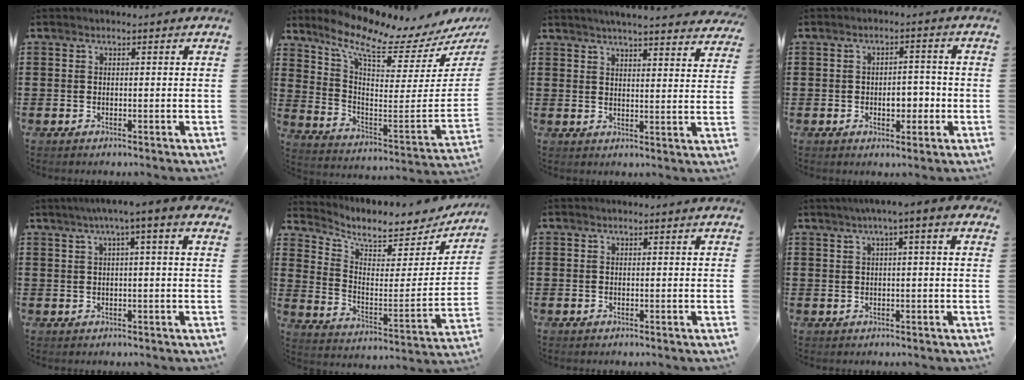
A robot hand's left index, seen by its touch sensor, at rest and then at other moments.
{"total": 8.8, "force": [6.4, 1.5, 5.9], "torque": [-0.130, -0.061, 0.098]}
{"total": 4.1, "force": [4.0, -0.5, 1.0], "torque": [-0.035, -0.020, 0.070]}
{"total": 4.5, "force": [-1.0, 2.4, 3.6], "torque": [-0.052, 0.000, -0.025]}
{"total": 2.9, "force": [0.4, -0.1, 2.8], "torque": [-0.053, -0.002, 0.003]}
{"total": 5.5, "force": [4.8, 1.7, 2.2], "torque": [-0.064, -0.039, 0.077]}
{"total": 0.0}
{"total": 2.5, "force": [0.3, 0.0, 2.4], "torque": [-0.044, -0.001, 0.003]}